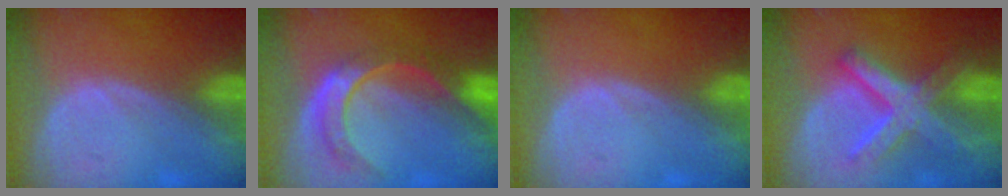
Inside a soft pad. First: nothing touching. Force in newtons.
{"total": 8.8, "press": 7.4, "slide": 4.7}
{"total": 0.0}
{"total": 8.6, "press": 8.6, "slide": 0.7}